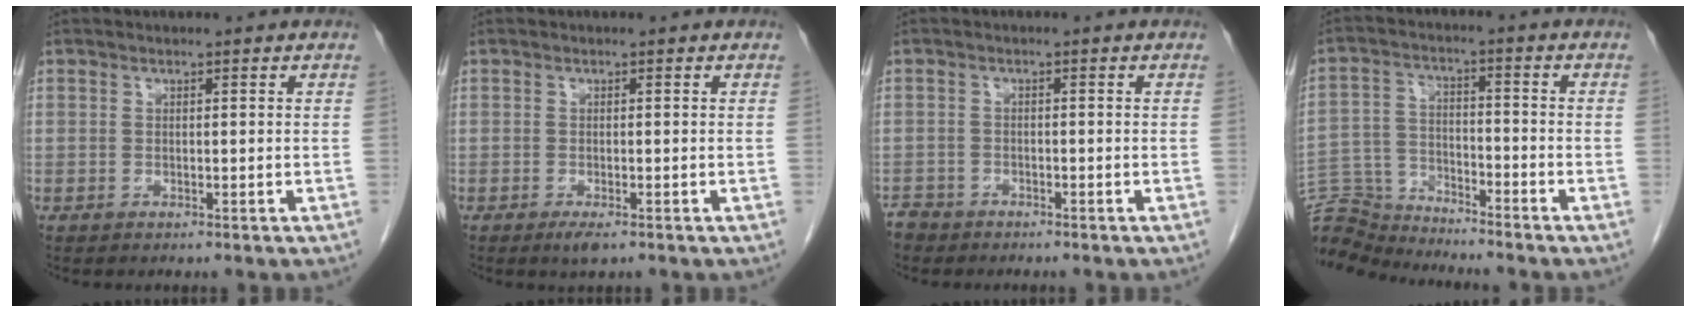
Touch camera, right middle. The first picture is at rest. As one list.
[{"total": 1.9, "force": [-1.1, 0.5, 1.5], "torque": [-0.026, -0.003, -0.015]}, {"total": 2.5, "force": [-2.2, 1.2, -0.1], "torque": [-0.006, 0.001, -0.042]}, {"total": 9.5, "force": [-9.5, 0.0, -0.2], "torque": [-0.005, 0.014, -0.182]}]